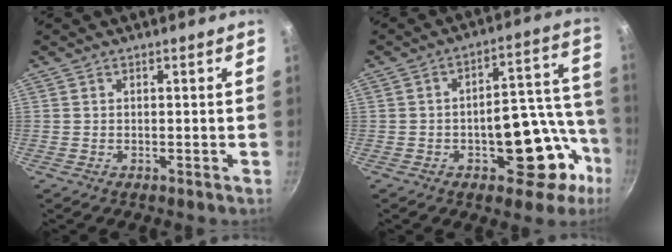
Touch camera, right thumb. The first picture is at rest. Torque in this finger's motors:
{"motor_torque": [2.78, 2.23, 2.00, -0.48, 0.01]}